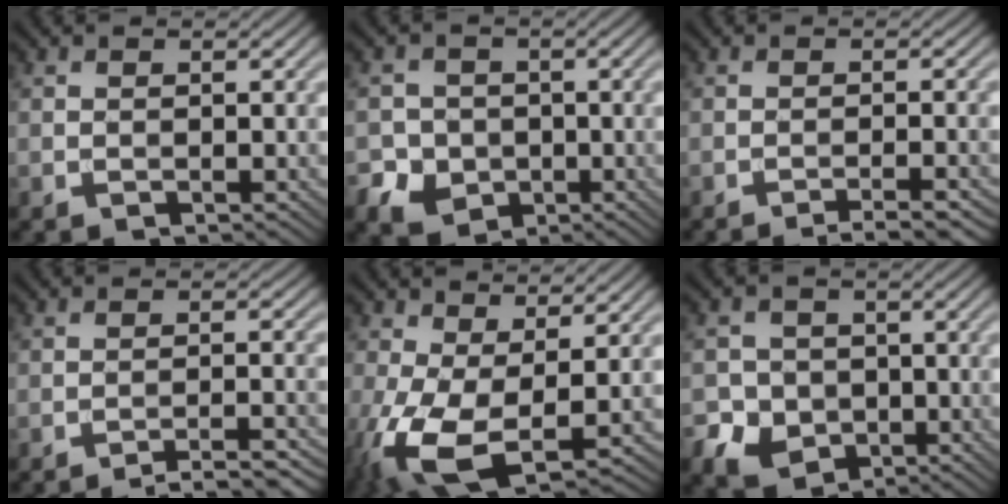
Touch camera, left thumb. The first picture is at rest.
{"total": 6.0, "force": [-2.0, 5.4, 1.5], "torque": [-0.040, -0.007, -0.057]}
{"total": 3.4, "force": [-2.5, -0.1, 2.3], "torque": [-0.035, 0.016, -0.044]}
{"total": 4.7, "force": [-3.9, 0.1, 2.6], "torque": [-0.043, 0.022, -0.063]}
{"total": 9.9, "force": [-1.7, 4.7, 8.5], "torque": [-0.214, -0.012, -0.030]}
{"total": 7.0, "force": [-2.4, 6.3, 2.0], "torque": [-0.055, -0.013, -0.066]}